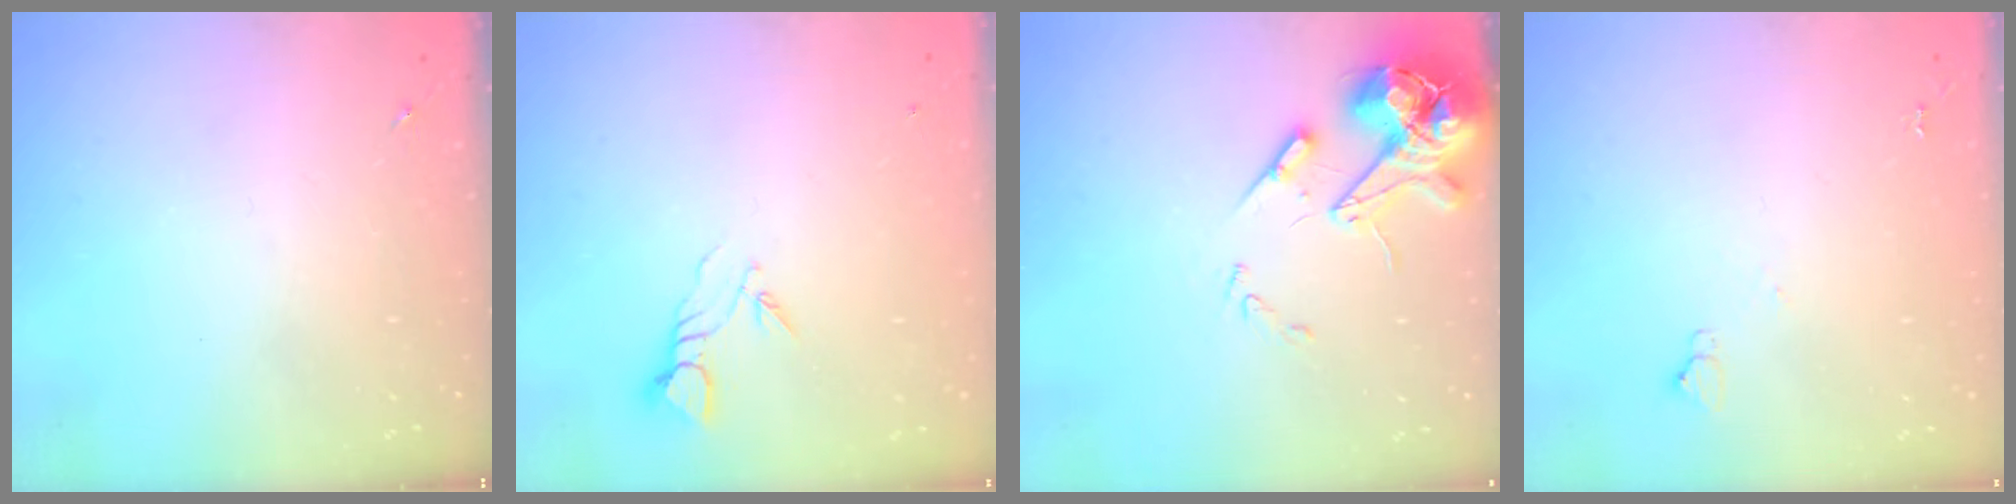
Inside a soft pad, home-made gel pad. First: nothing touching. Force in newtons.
{"total": 3.8, "press": 3.8, "slide": 0.1}
{"total": 13.7, "press": 13.5, "slide": 2.2}
{"total": 3.8, "press": 3.8, "slide": 0.5}